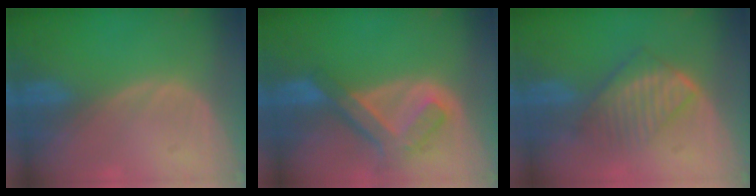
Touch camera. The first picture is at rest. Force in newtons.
{"total": 7.5, "press": 6.5, "slide": 3.8}
{"total": 6.4, "press": 6.3, "slide": 1.4}